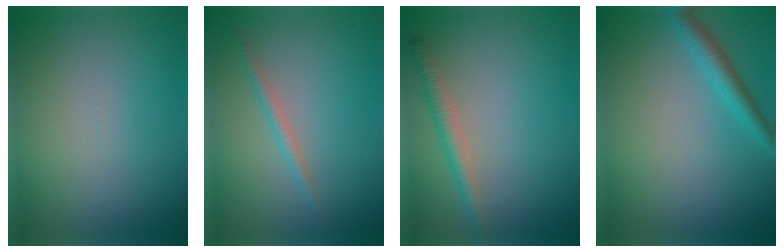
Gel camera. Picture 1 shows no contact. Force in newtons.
{"total": 1.4, "press": 1.4, "slide": 0.0}
{"total": 2.3, "press": 2.3, "slide": 0.1}
{"total": 2.4, "press": 2.4, "slide": 0.1}